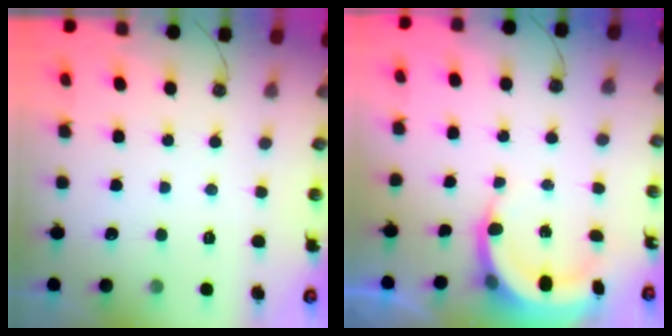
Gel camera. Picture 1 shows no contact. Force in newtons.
{"total": 6.0, "press": 5.9, "slide": 1.2}